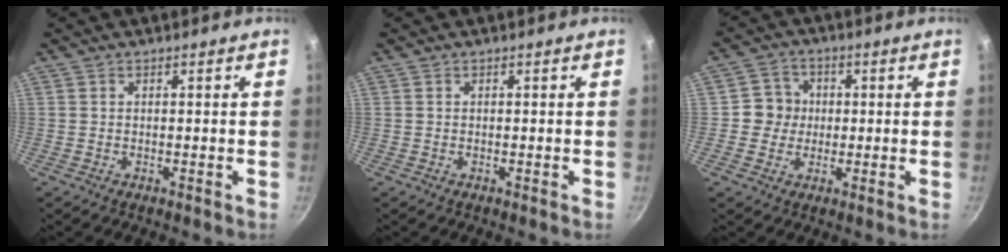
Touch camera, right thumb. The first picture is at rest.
{"total": 0.0}
{"total": 5.5, "force": [0.1, 5.3, 1.4], "torque": [0.013, 0.008, -0.011]}